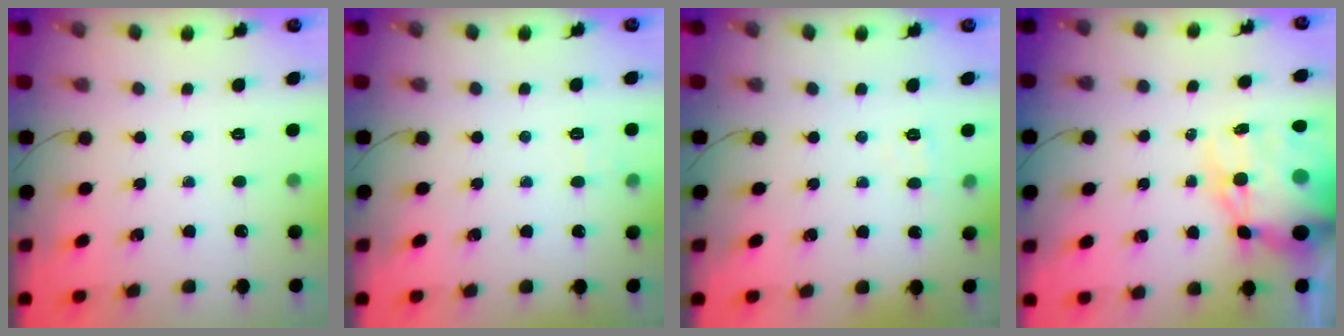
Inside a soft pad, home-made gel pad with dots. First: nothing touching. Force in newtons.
{"total": 4.3, "press": 4.1, "slide": 1.4}
{"total": 3.6, "press": 3.3, "slide": 1.5}
{"total": 17.6, "press": 17.1, "slide": 4.1}